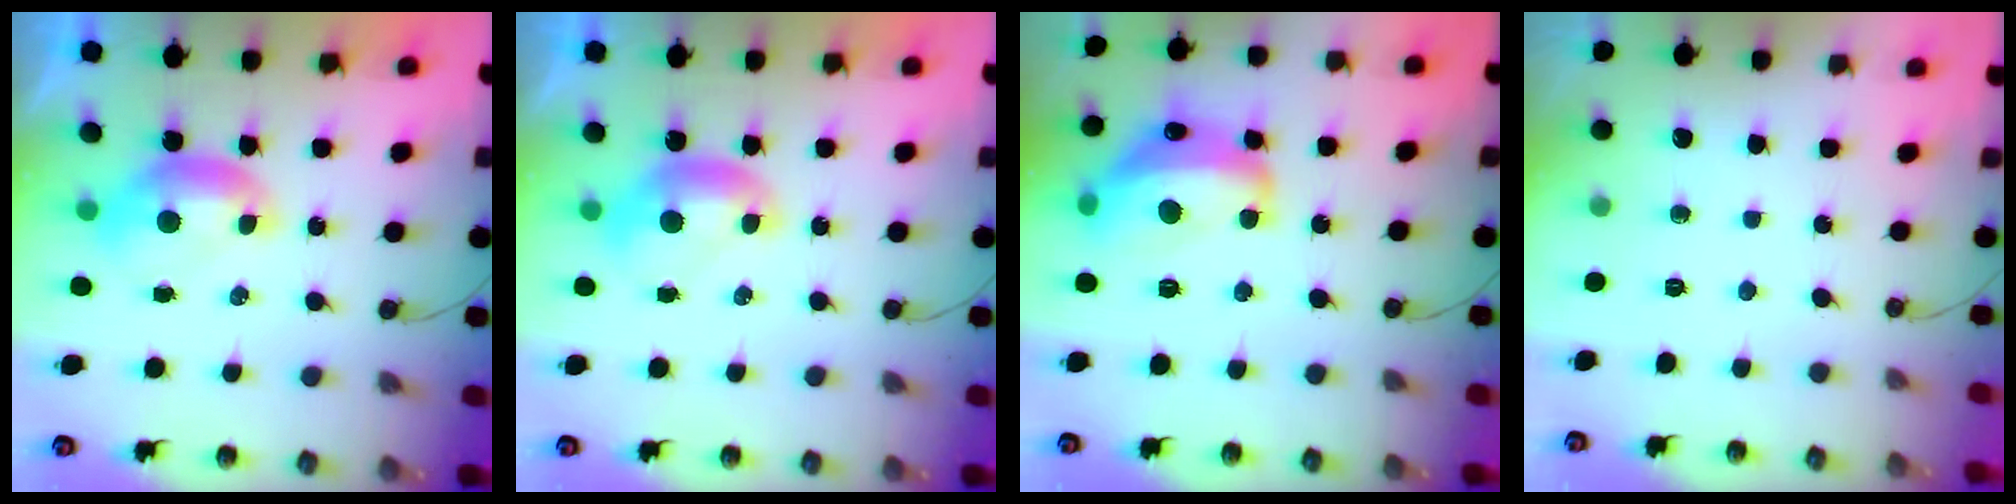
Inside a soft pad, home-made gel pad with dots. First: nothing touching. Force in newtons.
{"total": 0.0}
{"total": 11.9, "press": 11.9, "slide": 0.9}
{"total": 0.0}